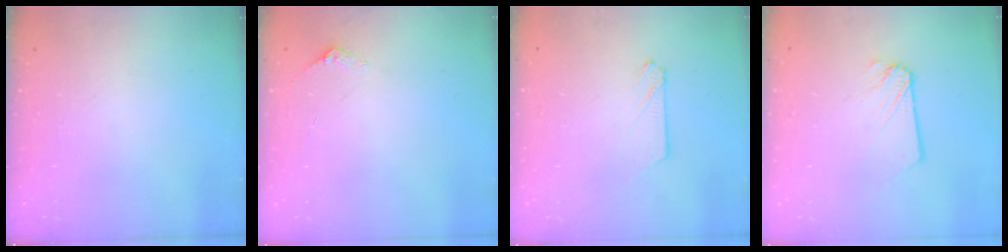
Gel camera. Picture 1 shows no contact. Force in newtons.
{"total": 2.9, "press": 2.9, "slide": 0.2}
{"total": 2.6, "press": 2.6, "slide": 0.3}
{"total": 1.2, "press": 1.2, "slide": 0.1}